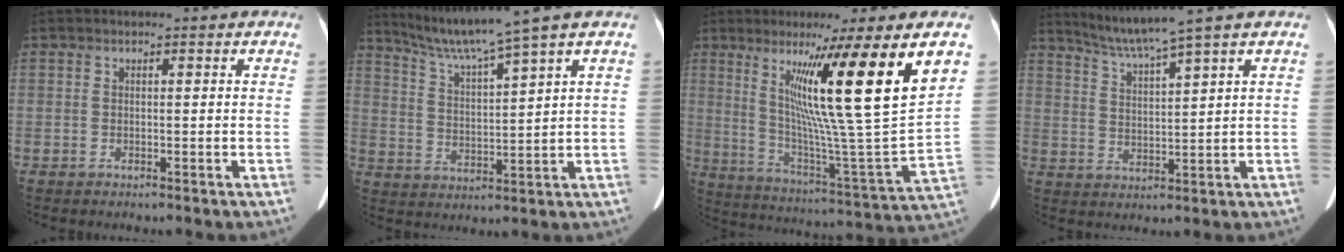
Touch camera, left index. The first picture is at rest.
{"total": 8.5, "force": [7.0, -2.5, 4.1], "torque": [-0.077, -0.006, 0.135]}
{"total": 20.3, "force": [9.0, -1.7, 18.2], "torque": [-0.282, -0.031, 0.137]}
{"total": 6.2, "force": [5.2, -2.0, 2.5], "torque": [-0.055, -0.008, 0.106]}